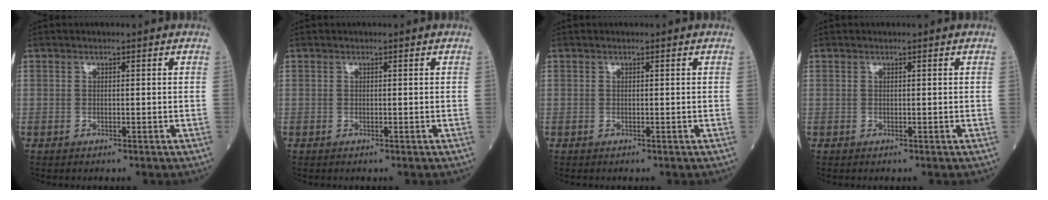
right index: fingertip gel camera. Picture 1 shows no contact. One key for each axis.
{"total": 0.0}
{"total": 0.0}
{"total": 0.0}